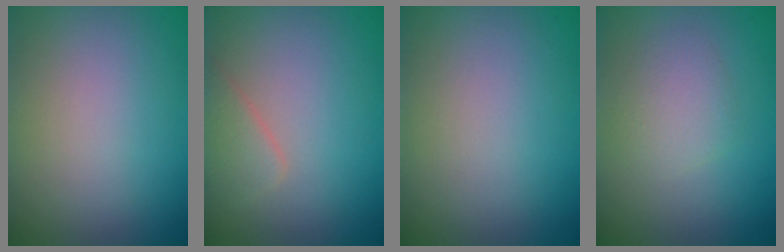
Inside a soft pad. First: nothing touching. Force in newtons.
{"total": 2.0, "press": 2.0, "slide": 0.1}
{"total": 0.0}
{"total": 2.3, "press": 2.3, "slide": 0.1}